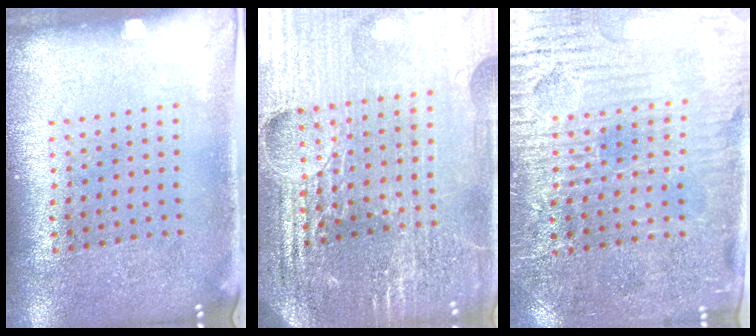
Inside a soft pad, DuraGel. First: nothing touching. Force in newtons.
{"total": 6.0, "press": 5.4, "slide": 2.6}
{"total": 3.7, "press": 3.5, "slide": 1.4}